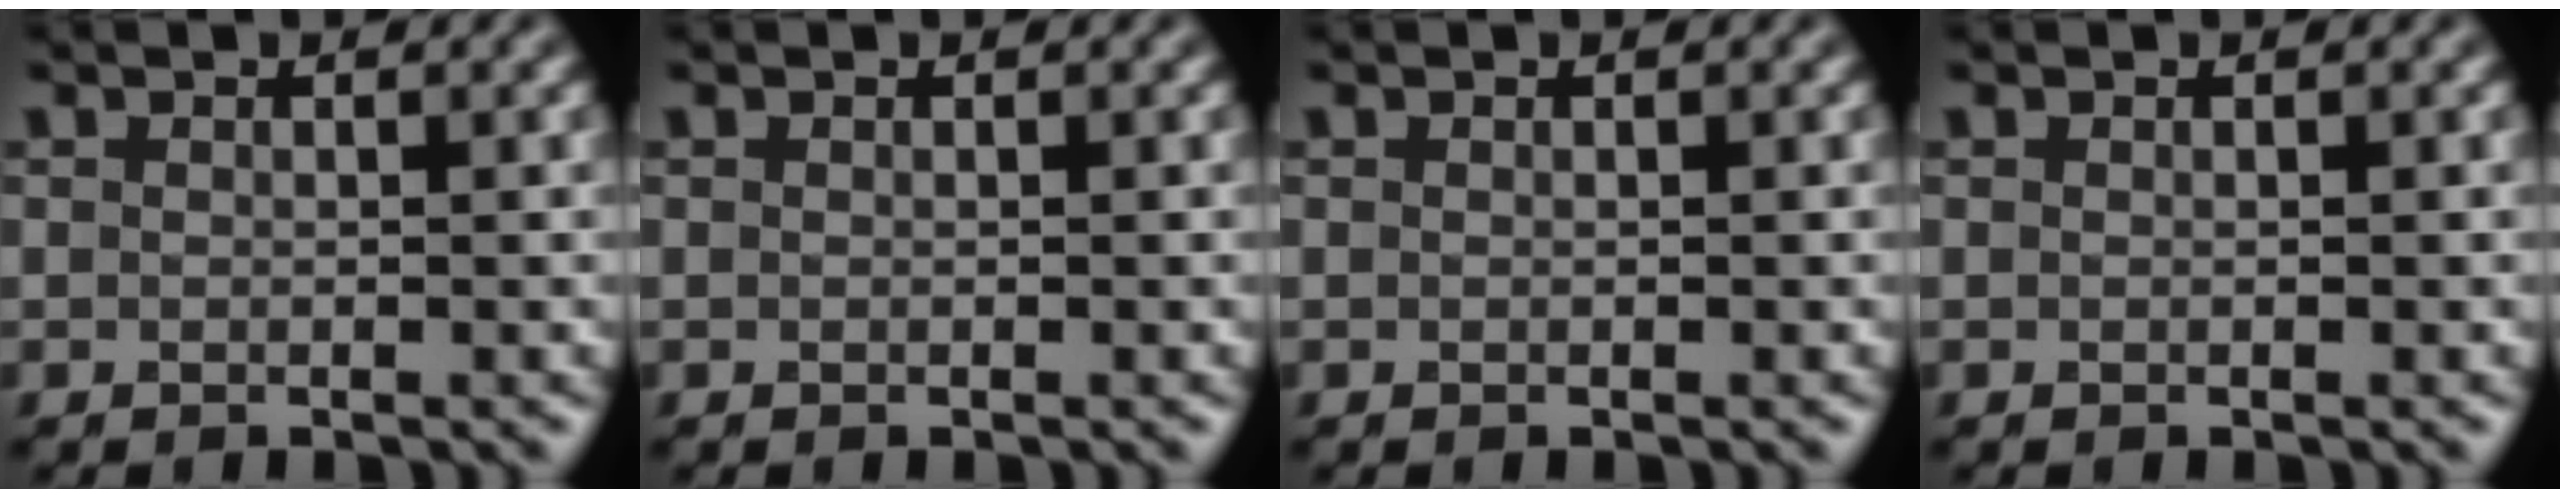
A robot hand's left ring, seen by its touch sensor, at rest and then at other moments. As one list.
[{"total": 0.0}, {"total": 0.0}, {"total": 0.0}]